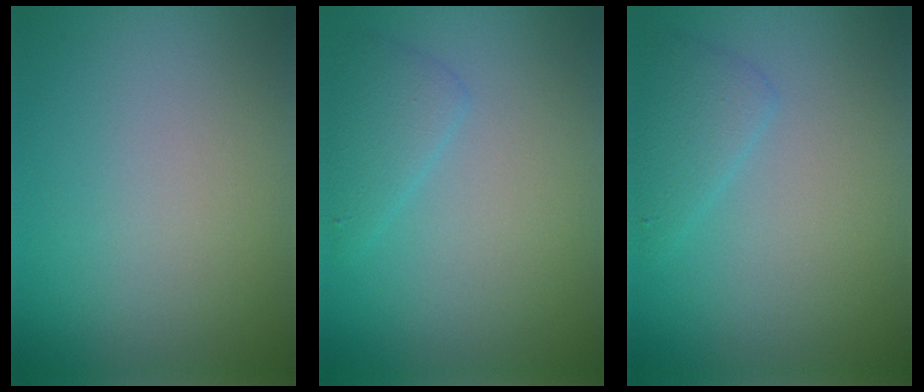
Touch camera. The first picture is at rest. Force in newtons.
{"total": 2.1, "press": 2.1, "slide": 0.0}
{"total": 2.1, "press": 2.1, "slide": 0.0}